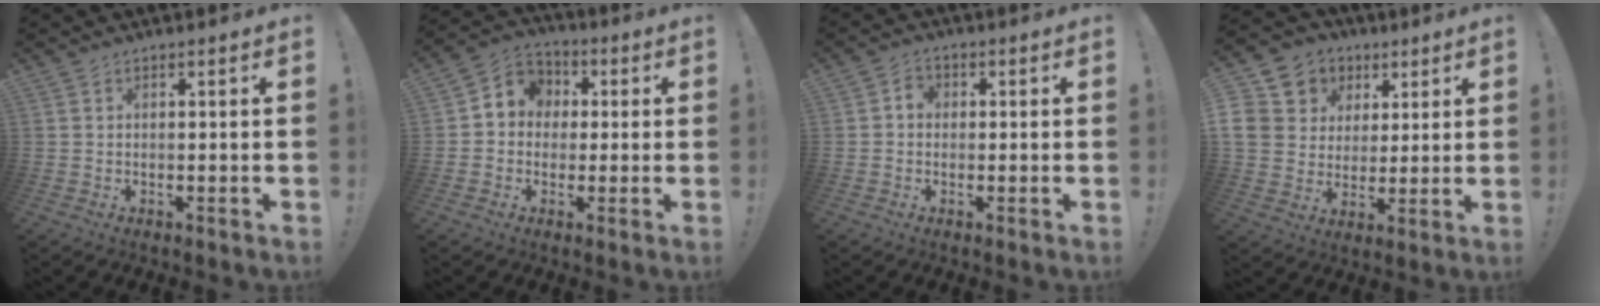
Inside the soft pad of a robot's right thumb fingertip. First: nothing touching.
{"total": 7.5, "force": [0.0, 7.0, 2.6], "torque": [-0.033, 0.009, 0.006]}
{"total": 3.2, "force": [-0.4, 2.6, 1.8], "torque": [-0.023, 0.005, -0.009]}
{"total": 12.1, "force": [3.6, 11.0, 3.7], "torque": [-0.060, -0.016, 0.086]}